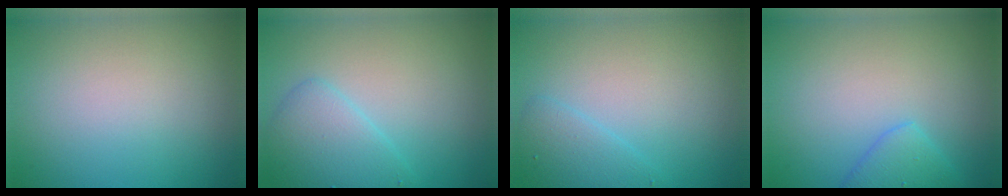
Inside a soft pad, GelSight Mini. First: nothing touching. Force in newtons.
{"total": 3.3, "press": 3.3, "slide": 0.1}
{"total": 2.0, "press": 2.0, "slide": 0.1}
{"total": 2.5, "press": 2.5, "slide": 0.2}